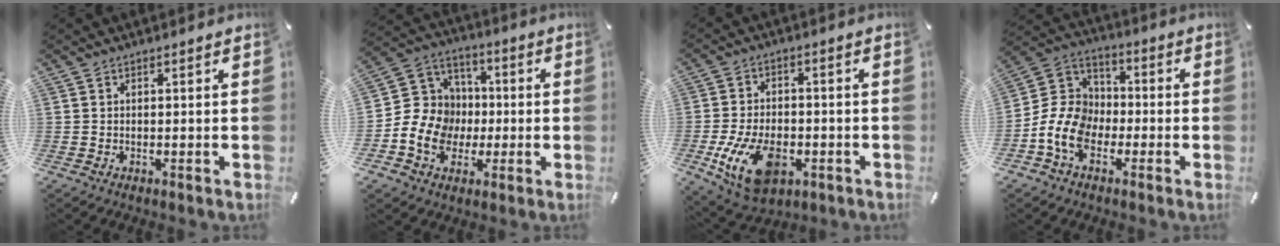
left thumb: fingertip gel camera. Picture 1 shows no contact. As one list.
[{"total": 13.3, "force": [-3.5, 12.1, 4.3], "torque": [-0.093, 0.025, -0.056]}, {"total": 14.1, "force": [-4.4, 8.8, 10.1], "torque": [-0.196, 0.003, -0.077]}, {"total": 12.0, "force": [-5.1, 9.4, 5.5], "torque": [-0.135, 0.033, -0.092]}]